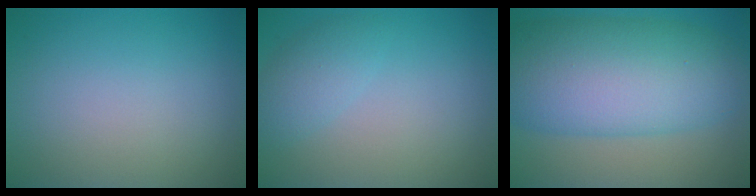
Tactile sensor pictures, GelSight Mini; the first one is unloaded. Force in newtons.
{"total": 2.3, "press": 2.3, "slide": 0.2}
{"total": 11.7, "press": 11.7, "slide": 0.4}